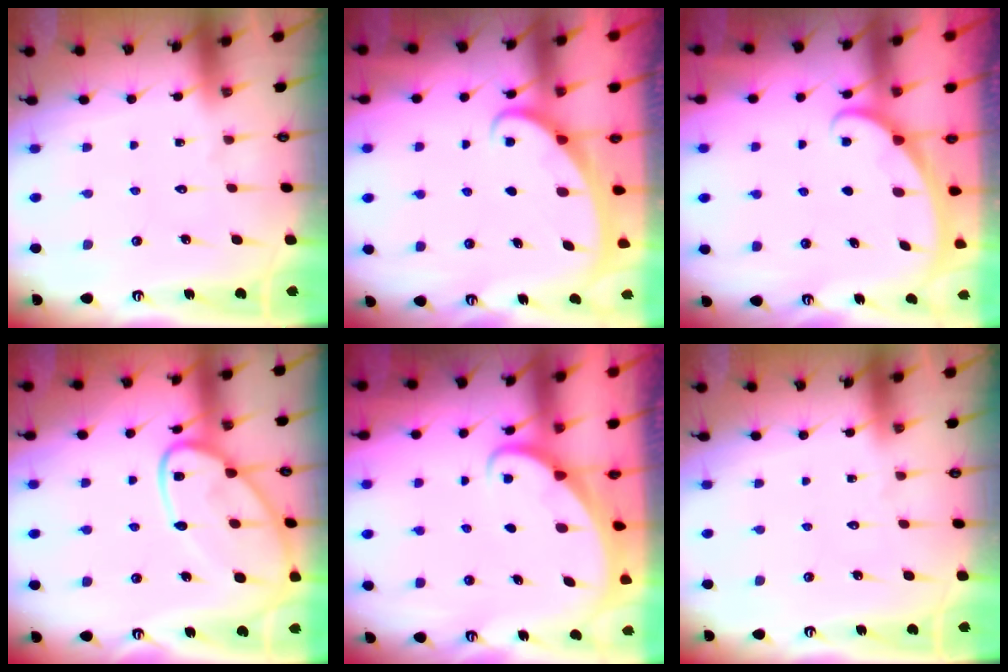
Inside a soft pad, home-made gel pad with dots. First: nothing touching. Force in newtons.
{"total": 2.3, "press": 2.2, "slide": 0.3}
{"total": 3.4, "press": 3.4, "slide": 0.2}
{"total": 17.3, "press": 17.2, "slide": 1.4}
{"total": 1.8, "press": 1.8, "slide": 0.0}
{"total": 0.0}